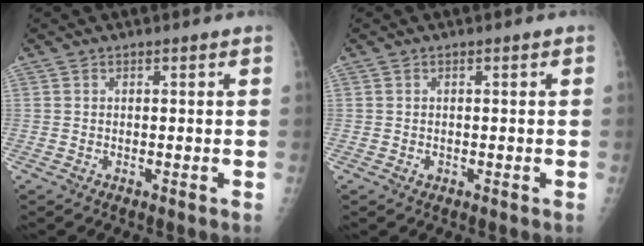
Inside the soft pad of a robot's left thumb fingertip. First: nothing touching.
{"total": 0.6, "force": [-0.2, 0.5, 0.3], "torque": [-0.003, 0.002, -0.002]}